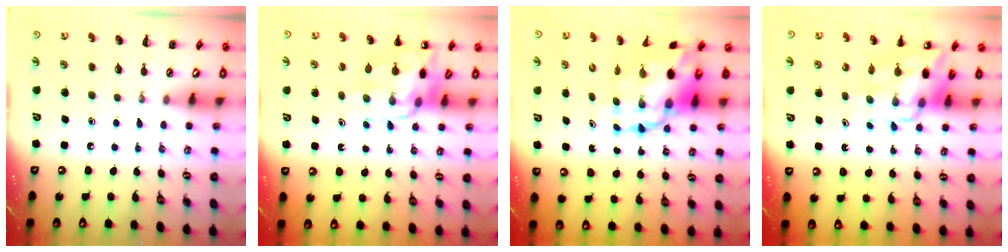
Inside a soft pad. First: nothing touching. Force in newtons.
{"total": 12.5, "press": 12.2, "slide": 2.5}
{"total": 12.5, "press": 12.1, "slide": 2.9}
{"total": 11.9, "press": 11.3, "slide": 3.6}